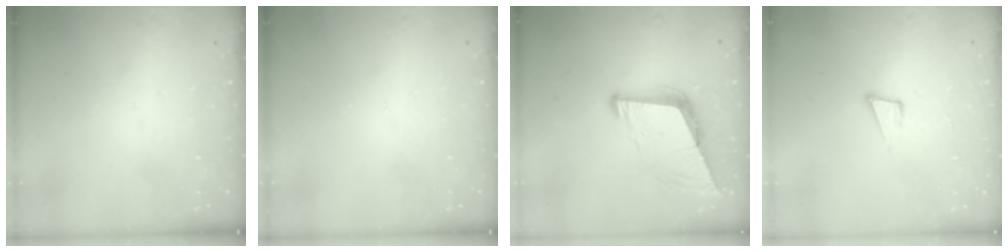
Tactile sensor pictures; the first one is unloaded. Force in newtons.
{"total": 0.0}
{"total": 8.9, "press": 8.2, "slide": 3.5}
{"total": 4.6, "press": 3.4, "slide": 3.2}